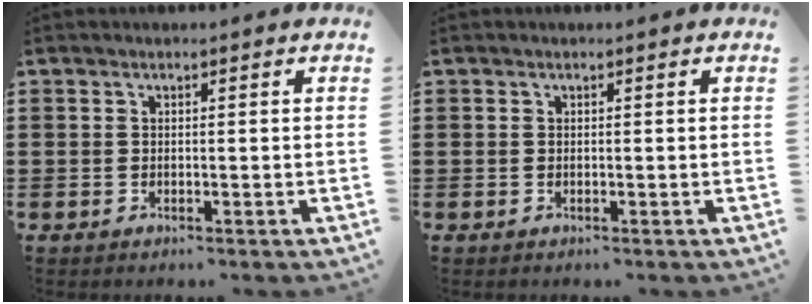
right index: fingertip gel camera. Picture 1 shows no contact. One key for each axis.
{"total": 0.0}